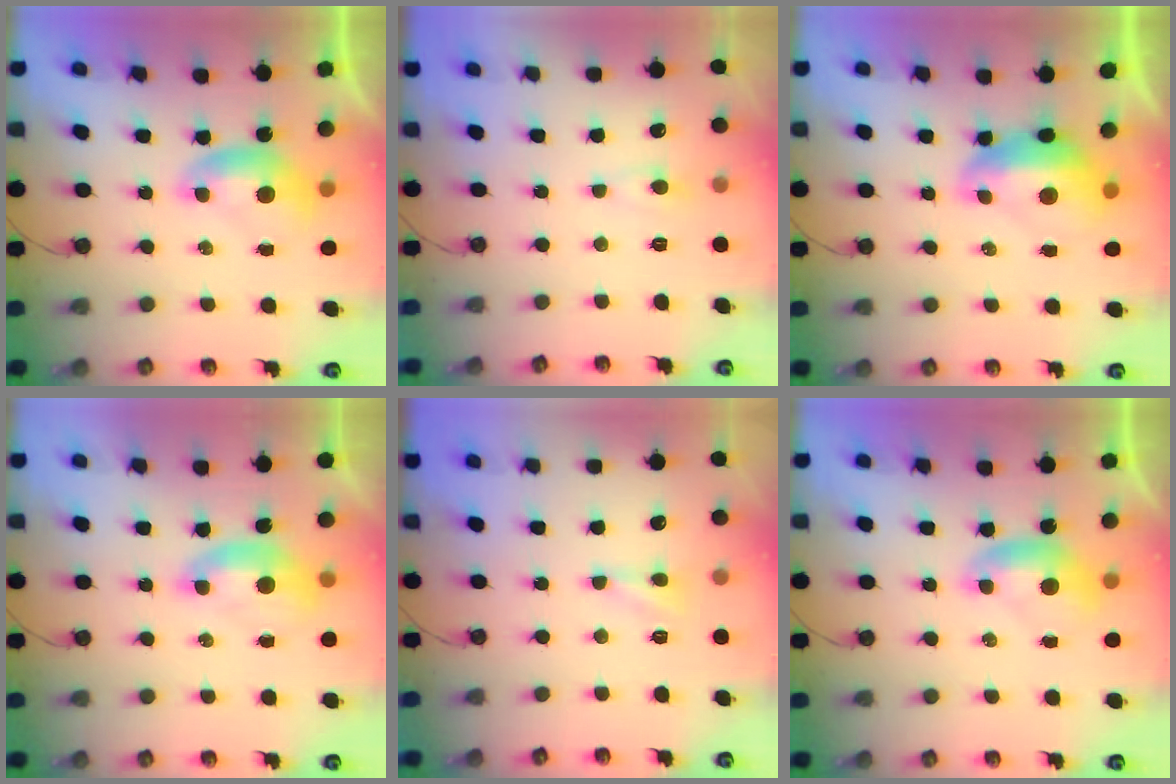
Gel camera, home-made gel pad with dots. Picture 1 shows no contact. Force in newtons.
{"total": 1.6, "press": 1.5, "slide": 0.6}
{"total": 3.4, "press": 3.3, "slide": 0.8}
{"total": 1.7, "press": 1.6, "slide": 0.7}
{"total": 2.4, "press": 2.3, "slide": 0.4}
{"total": 0.0}